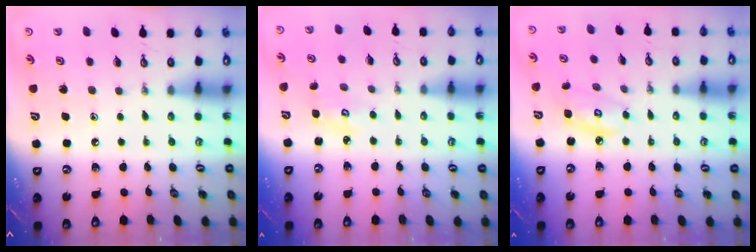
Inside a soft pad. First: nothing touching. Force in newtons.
{"total": 3.6, "press": 3.6, "slide": 0.4}
{"total": 5.8, "press": 5.8, "slide": 0.3}